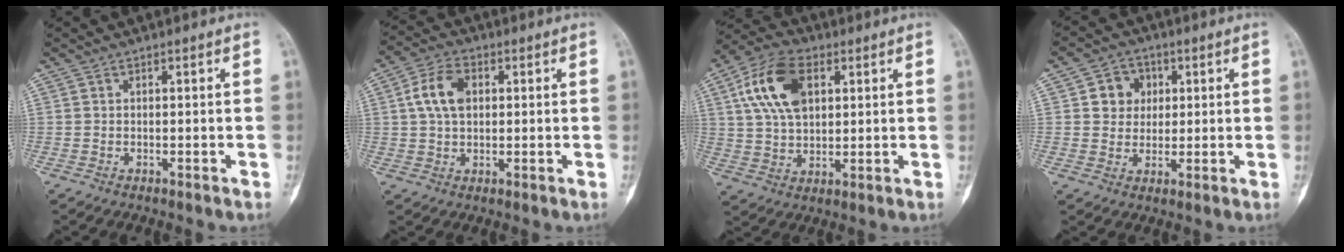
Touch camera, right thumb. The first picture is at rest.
{"total": 7.9, "force": [1.6, 5.2, 5.7], "torque": [-0.103, 0.013, 0.025]}
{"total": 13.7, "force": [4.4, 8.3, 10.0], "torque": [-0.180, 0.005, 0.080]}
{"total": 6.4, "force": [1.6, 5.7, 2.5], "torque": [-0.003, 0.001, 0.022]}